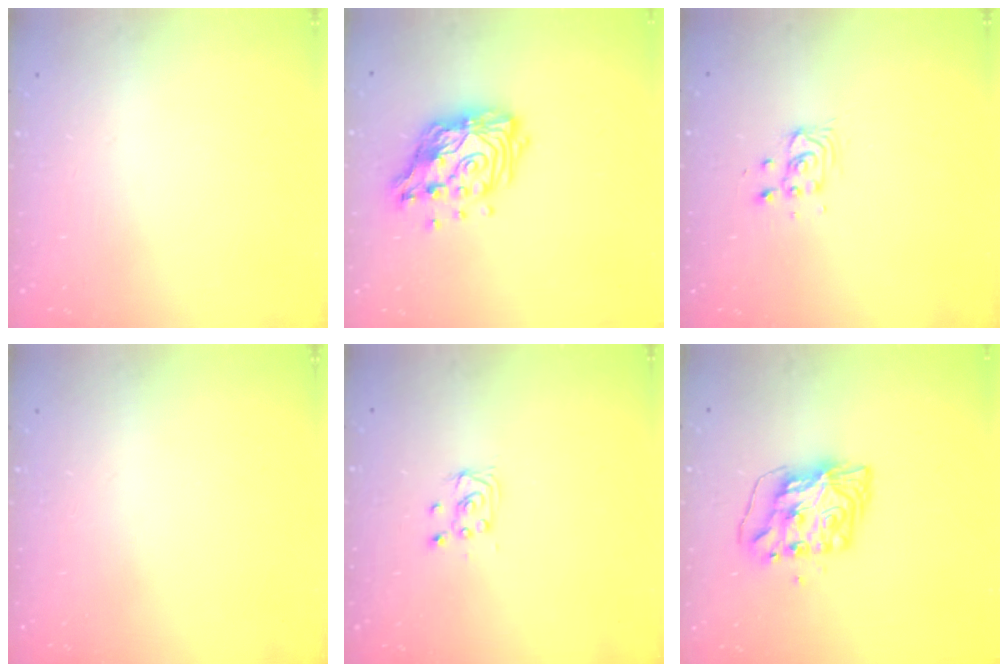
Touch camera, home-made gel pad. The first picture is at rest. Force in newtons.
{"total": 15.3, "press": 15.2, "slide": 1.2}
{"total": 3.4, "press": 3.4, "slide": 0.4}
{"total": 0.0}
{"total": 4.6, "press": 4.6, "slide": 0.5}
{"total": 8.6, "press": 8.5, "slide": 1.1}